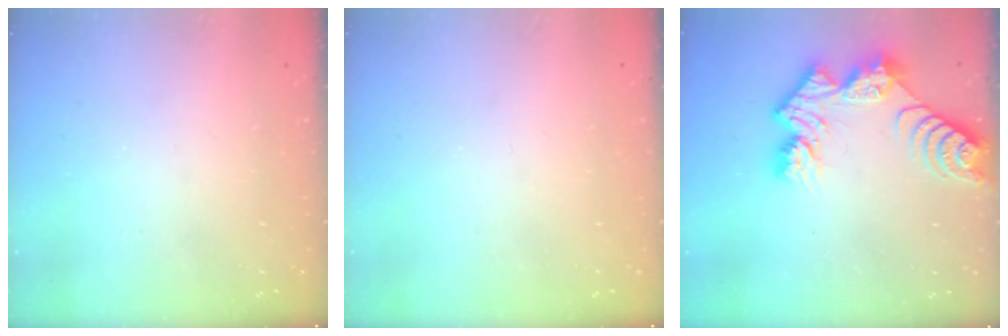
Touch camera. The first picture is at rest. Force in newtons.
{"total": 0.0}
{"total": 12.0, "press": 12.0, "slide": 1.0}